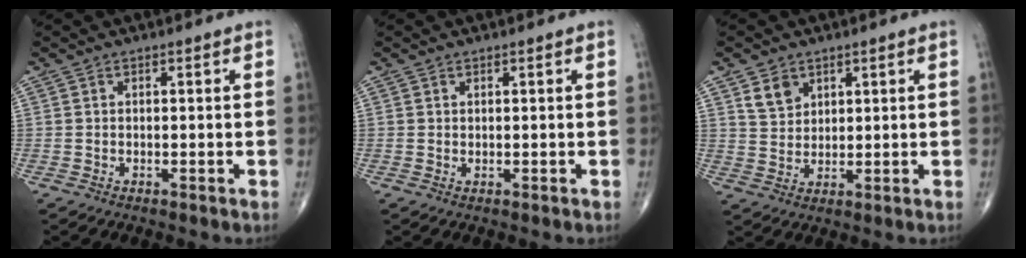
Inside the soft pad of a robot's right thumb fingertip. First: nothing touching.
{"total": 0.0}
{"total": 4.6, "force": [2.7, 3.3, 1.8], "torque": [-0.017, -0.020, 0.057]}